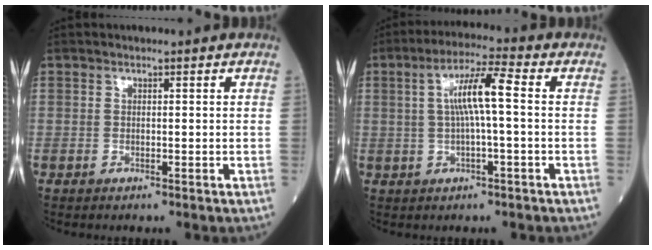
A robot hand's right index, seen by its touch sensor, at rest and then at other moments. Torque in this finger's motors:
{"motor_torque": [1.12, 0.11, 0.52, 0.17]}